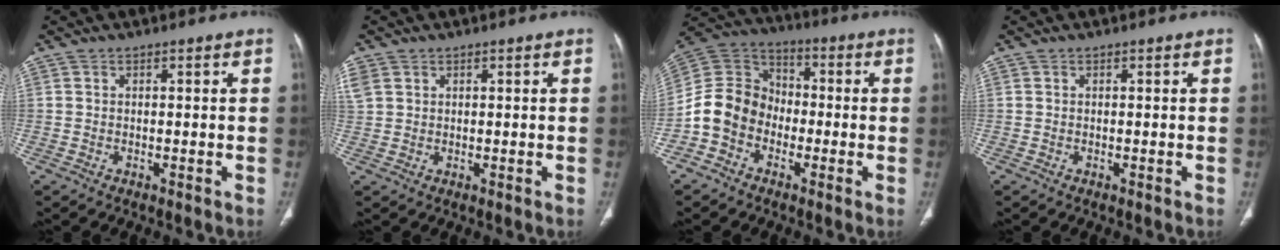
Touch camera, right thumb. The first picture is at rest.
{"total": 4.1, "force": [1.6, 3.3, 1.7], "torque": [-0.055, 0.012, 0.046]}
{"total": 11.2, "force": [-3.8, 9.4, 4.8], "torque": [-0.078, 0.050, -0.083]}
{"total": 0.0}